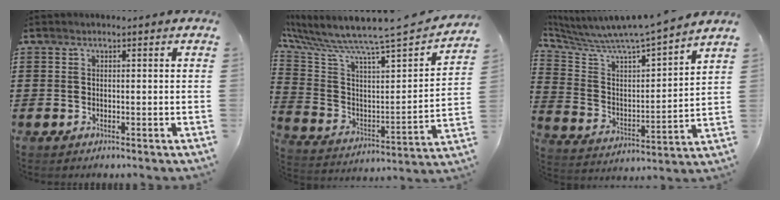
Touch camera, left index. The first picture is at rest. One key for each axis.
{"total": 7.2, "fx": 6.5, "fy": -0.3, "fz": 3.1, "tx": -0.098, "ty": -0.072, "tz": 0.096}
{"total": 6.9, "fx": 6.6, "fy": -0.7, "fz": 1.8, "tx": -0.070, "ty": -0.070, "tz": 0.102}